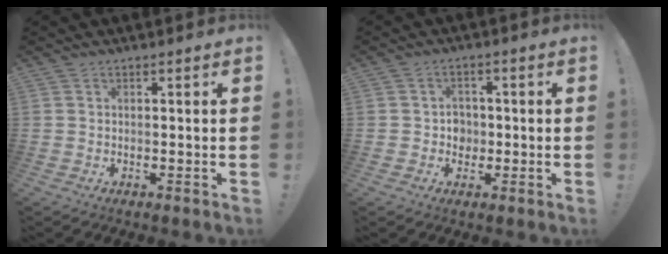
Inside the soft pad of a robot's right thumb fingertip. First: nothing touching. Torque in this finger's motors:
{"motor_torque": [-0.05, -0.07, 0.16, -0.16, 0.03]}